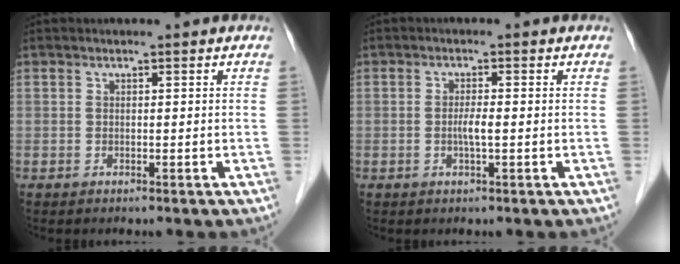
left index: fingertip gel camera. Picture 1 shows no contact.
{"total": 2.1, "force": [-0.3, 0.1, 2.1], "torque": [-0.041, -0.001, -0.006]}